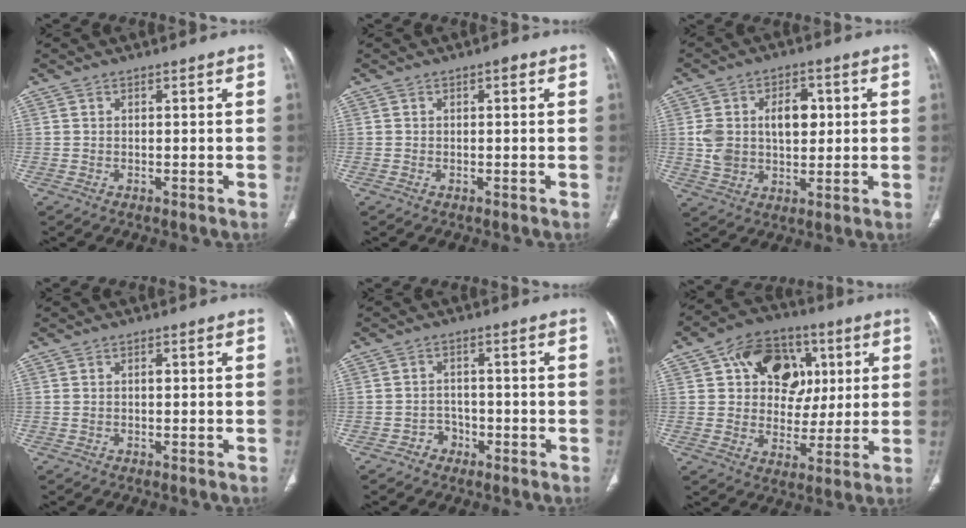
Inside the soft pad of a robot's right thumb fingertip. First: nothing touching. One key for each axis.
{"total": 1.1, "fx": 0.2, "fy": 0.5, "fz": 0.9, "tx": -0.009, "ty": 0.007, "tz": -0.001}
{"total": 11.3, "fx": 1.6, "fy": 7.7, "fz": 8.1, "tx": -0.116, "ty": 0.009, "tz": 0.038}
{"total": 1.1, "fx": 0.1, "fy": 0.7, "fz": 0.8, "tx": -0.018, "ty": 0.007, "tz": 0.005}
{"total": 2.9, "fx": -1.6, "fy": 2.4, "fz": 0.5, "tx": 0.008, "ty": 0.020, "tz": -0.031}
{"total": 16.9, "fx": 5.2, "fy": 12.4, "fz": 10.4, "tx": -0.111, "ty": 0.005, "tz": 0.081}